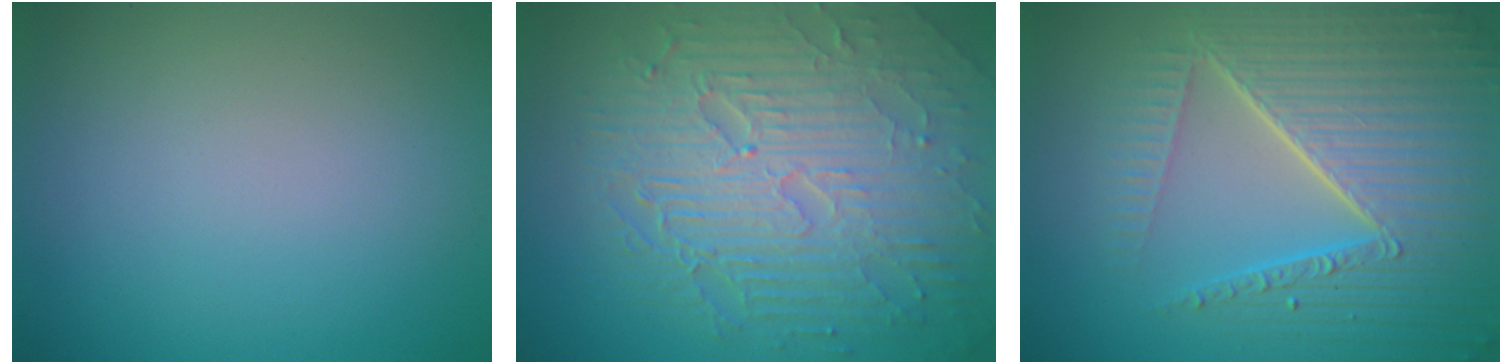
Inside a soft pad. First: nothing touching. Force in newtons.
{"total": 10.1, "press": 6.5, "slide": 7.7}
{"total": 8.5, "press": 5.9, "slide": 6.1}